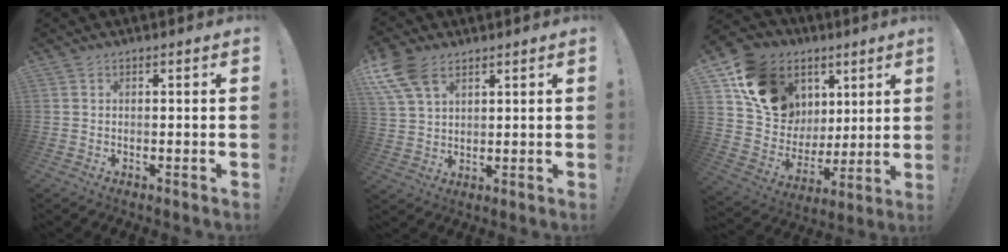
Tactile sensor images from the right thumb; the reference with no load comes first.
{"total": 10.4, "force": [5.5, 6.2, 6.3], "torque": [-0.128, -0.020, 0.108]}
{"total": 18.4, "force": [8.8, 14.1, 7.8], "torque": [-0.126, -0.041, 0.190]}